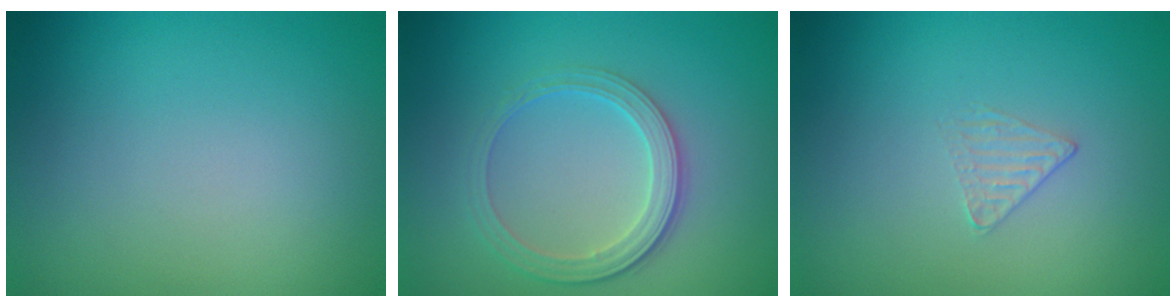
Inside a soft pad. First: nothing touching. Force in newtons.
{"total": 3.0, "press": 2.6, "slide": 1.4}
{"total": 1.0, "press": 0.3, "slide": 0.9}